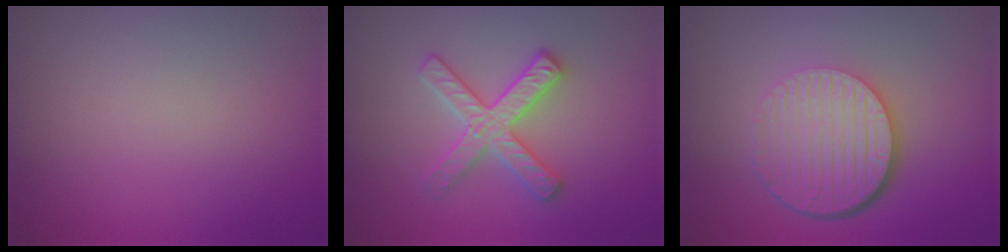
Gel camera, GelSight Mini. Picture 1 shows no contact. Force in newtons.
{"total": 3.1, "press": 3.1, "slide": 0.4}
{"total": 6.6, "press": 4.4, "slide": 5.0}